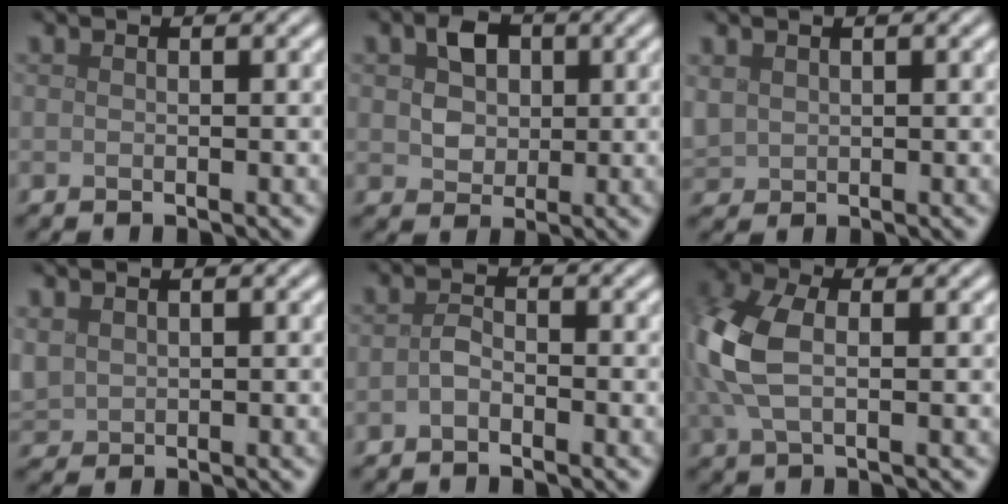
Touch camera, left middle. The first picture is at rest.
{"total": 3.4, "force": [0.7, 2.7, 2.0], "torque": [-0.034, 0.004, 0.006]}
{"total": 1.6, "force": [0.6, 1.4, 0.4], "torque": [-0.017, -0.004, 0.018]}
{"total": 1.8, "force": [0.7, 1.6, 0.6], "torque": [-0.024, -0.003, 0.020]}
{"total": 1.3, "force": [-0.7, 0.7, 0.9], "torque": [-0.020, 0.004, -0.017]}
{"total": 6.9, "force": [0.5, 4.2, 5.4], "torque": [-0.154, 0.002, 0.007]}